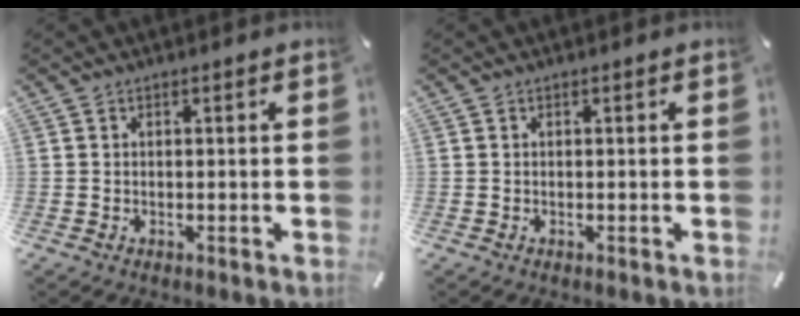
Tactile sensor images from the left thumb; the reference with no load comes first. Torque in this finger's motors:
{"motor_torque": [-0.03, 0.03, -0.03, 0.03, 0.00]}